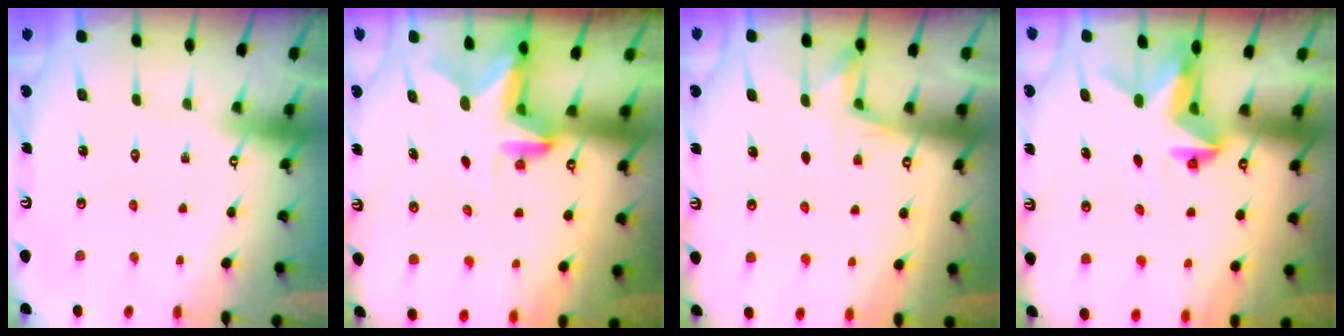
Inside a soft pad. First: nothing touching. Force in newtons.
{"total": 2.4, "press": 2.4, "slide": 0.4}
{"total": 4.0, "press": 3.7, "slide": 1.7}
{"total": 3.0, "press": 3.0, "slide": 0.0}